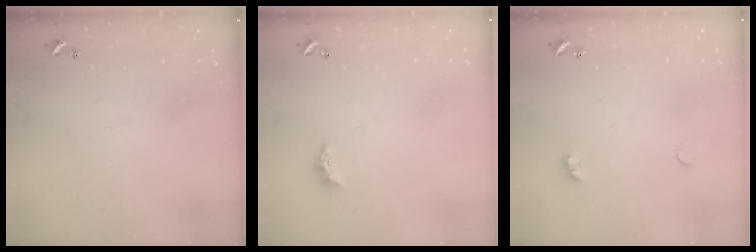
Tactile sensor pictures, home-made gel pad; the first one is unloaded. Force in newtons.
{"total": 2.2, "press": 2.2, "slide": 0.6}
{"total": 3.8, "press": 3.7, "slide": 0.6}